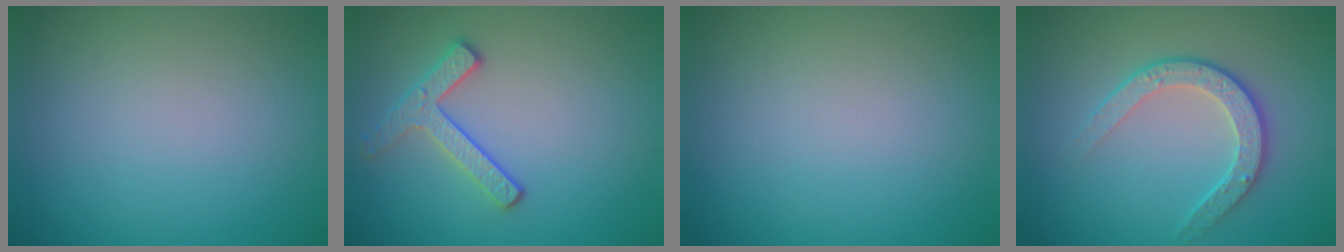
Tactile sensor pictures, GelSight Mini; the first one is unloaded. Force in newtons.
{"total": 2.5, "press": 2.3, "slide": 0.9}
{"total": 0.0}
{"total": 3.4, "press": 2.8, "slide": 1.9}